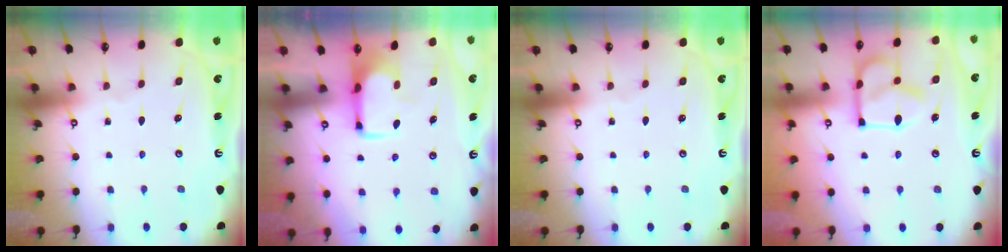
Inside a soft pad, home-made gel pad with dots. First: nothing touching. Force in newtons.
{"total": 2.0, "press": 1.9, "slide": 0.4}
{"total": 0.0}
{"total": 10.2, "press": 10.2, "slide": 0.4}